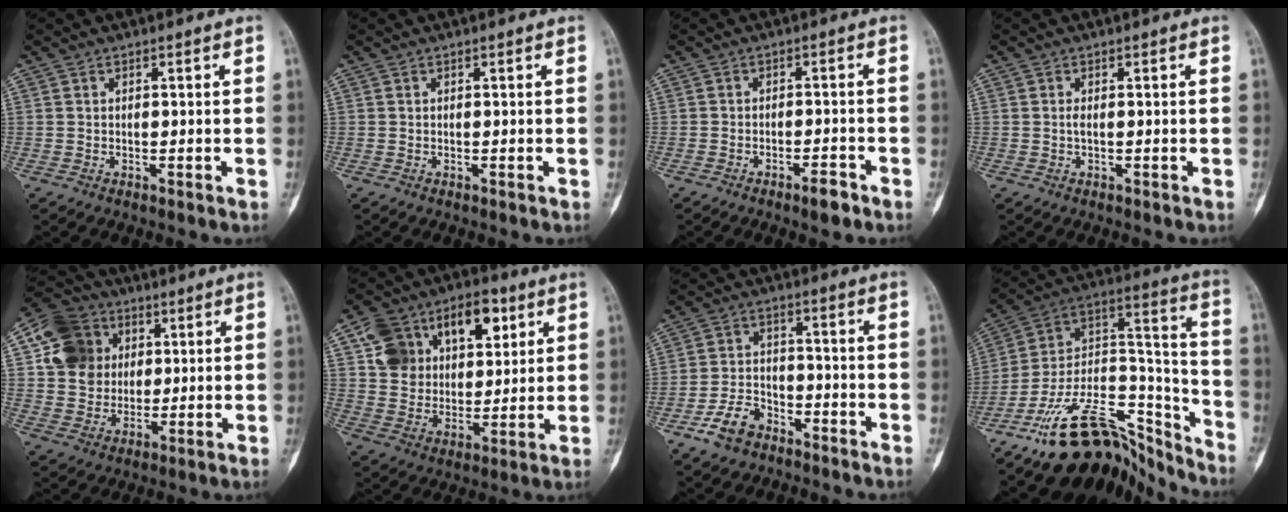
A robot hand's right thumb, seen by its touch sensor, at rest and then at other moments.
{"total": 0.0}
{"total": 3.4, "force": [-2.3, 1.0, 2.3], "torque": [-0.034, 0.014, -0.037]}
{"total": 0.7, "force": [0.0, 0.2, 0.6], "torque": [-0.016, -0.001, 0.000]}
{"total": 14.1, "force": [3.9, 12.3, 5.7], "torque": [-0.080, 0.002, 0.068]}
{"total": 18.5, "force": [7.5, 12.7, 11.1], "torque": [-0.140, -0.001, 0.134]}
{"total": 7.1, "force": [-4.7, 4.1, 3.3], "torque": [-0.057, 0.031, -0.089]}
{"total": 23.9, "force": [-18.1, 10.7, 11.5], "torque": [-0.160, 0.133, -0.308]}